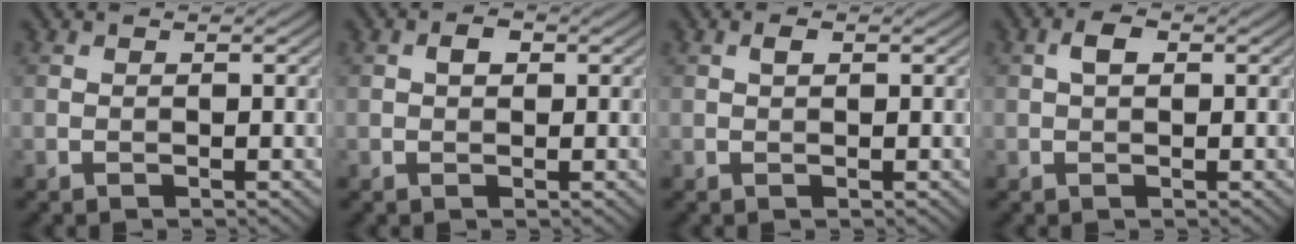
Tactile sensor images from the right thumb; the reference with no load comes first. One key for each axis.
{"total": 1.6, "fx": 0.4, "fy": 1.1, "fz": 1.1, "tx": -0.019, "ty": 0.003, "tz": 0.002}
{"total": 0.9, "fx": 0.2, "fy": 0.4, "fz": 0.7, "tx": -0.016, "ty": 0.002, "tz": 0.004}
{"total": 2.1, "fx": 0.4, "fy": 1.1, "fz": 1.7, "tx": -0.033, "ty": 0.007, "tz": 0.004}